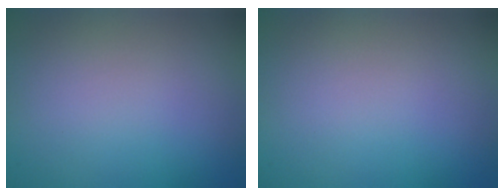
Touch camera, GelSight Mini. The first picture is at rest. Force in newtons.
{"total": 0.0}